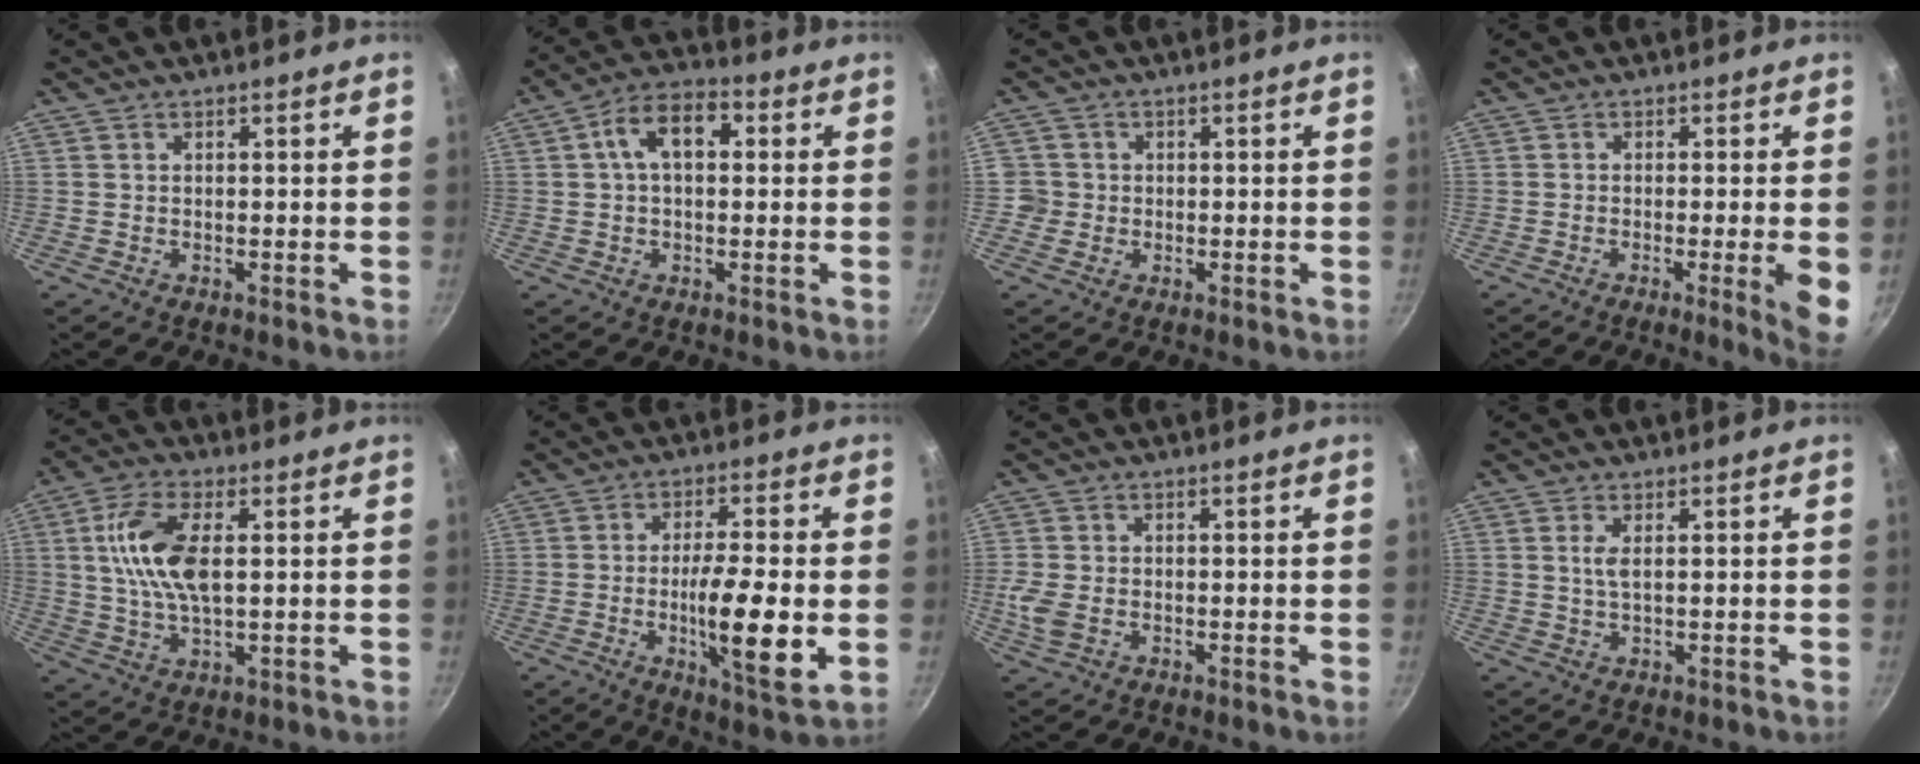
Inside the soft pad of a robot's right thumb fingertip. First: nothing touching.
{"total": 9.4, "force": [1.9, 5.7, 7.2], "torque": [-0.101, 0.025, 0.018]}
{"total": 2.8, "force": [-0.4, 2.7, 0.4], "torque": [0.012, 0.011, -0.008]}
{"total": 6.4, "force": [-1.5, 0.3, 6.2], "torque": [-0.081, -0.003, -0.021]}
{"total": 11.6, "force": [2.0, 5.3, 10.1], "torque": [-0.194, 0.006, 0.036]}
{"total": 13.7, "force": [-2.4, 3.0, 13.1], "torque": [-0.221, 0.000, -0.041]}
{"total": 4.2, "force": [-1.0, 2.8, 3.0], "torque": [-0.070, -0.001, -0.022]}
{"total": 2.1, "force": [0.6, 0.6, 2.0], "torque": [-0.045, -0.002, 0.014]}